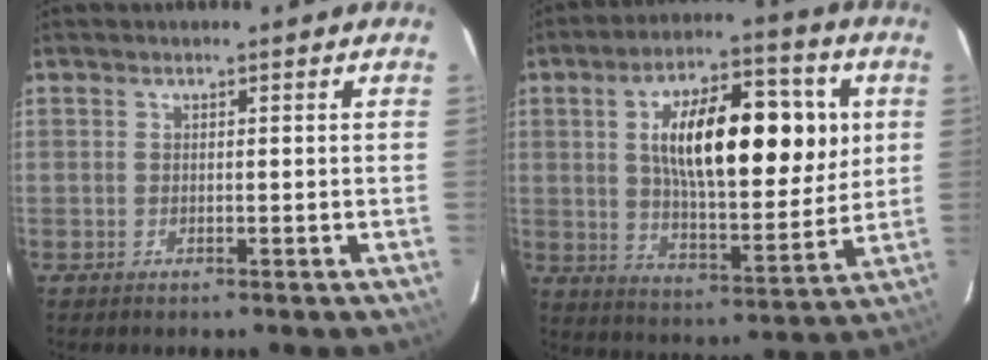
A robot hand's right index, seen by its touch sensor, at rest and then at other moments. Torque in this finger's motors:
{"motor_torque": [1.65, 0.49, 1.05, 0.21]}